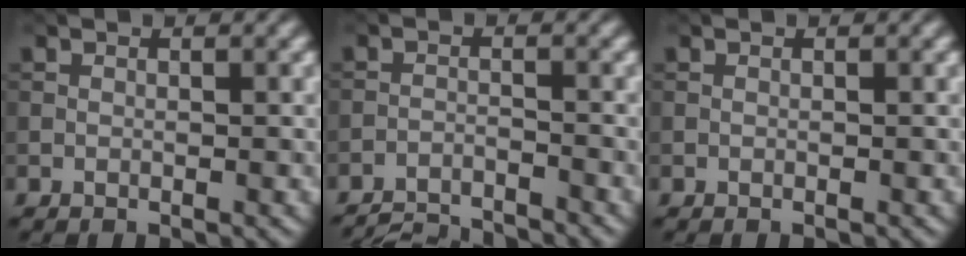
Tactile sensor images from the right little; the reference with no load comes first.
{"total": 6.3, "force": [-6.0, 0.8, 1.4], "torque": [-0.029, -0.013, -0.098]}
{"total": 0.0}